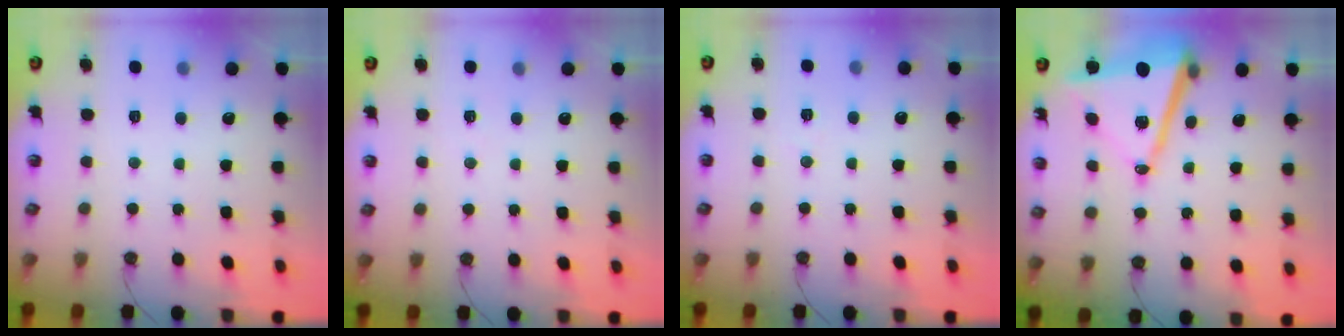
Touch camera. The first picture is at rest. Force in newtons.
{"total": 5.1, "press": 5.0, "slide": 0.6}
{"total": 5.6, "press": 3.4, "slide": 4.5}
{"total": 12.7, "press": 12.4, "slide": 2.3}